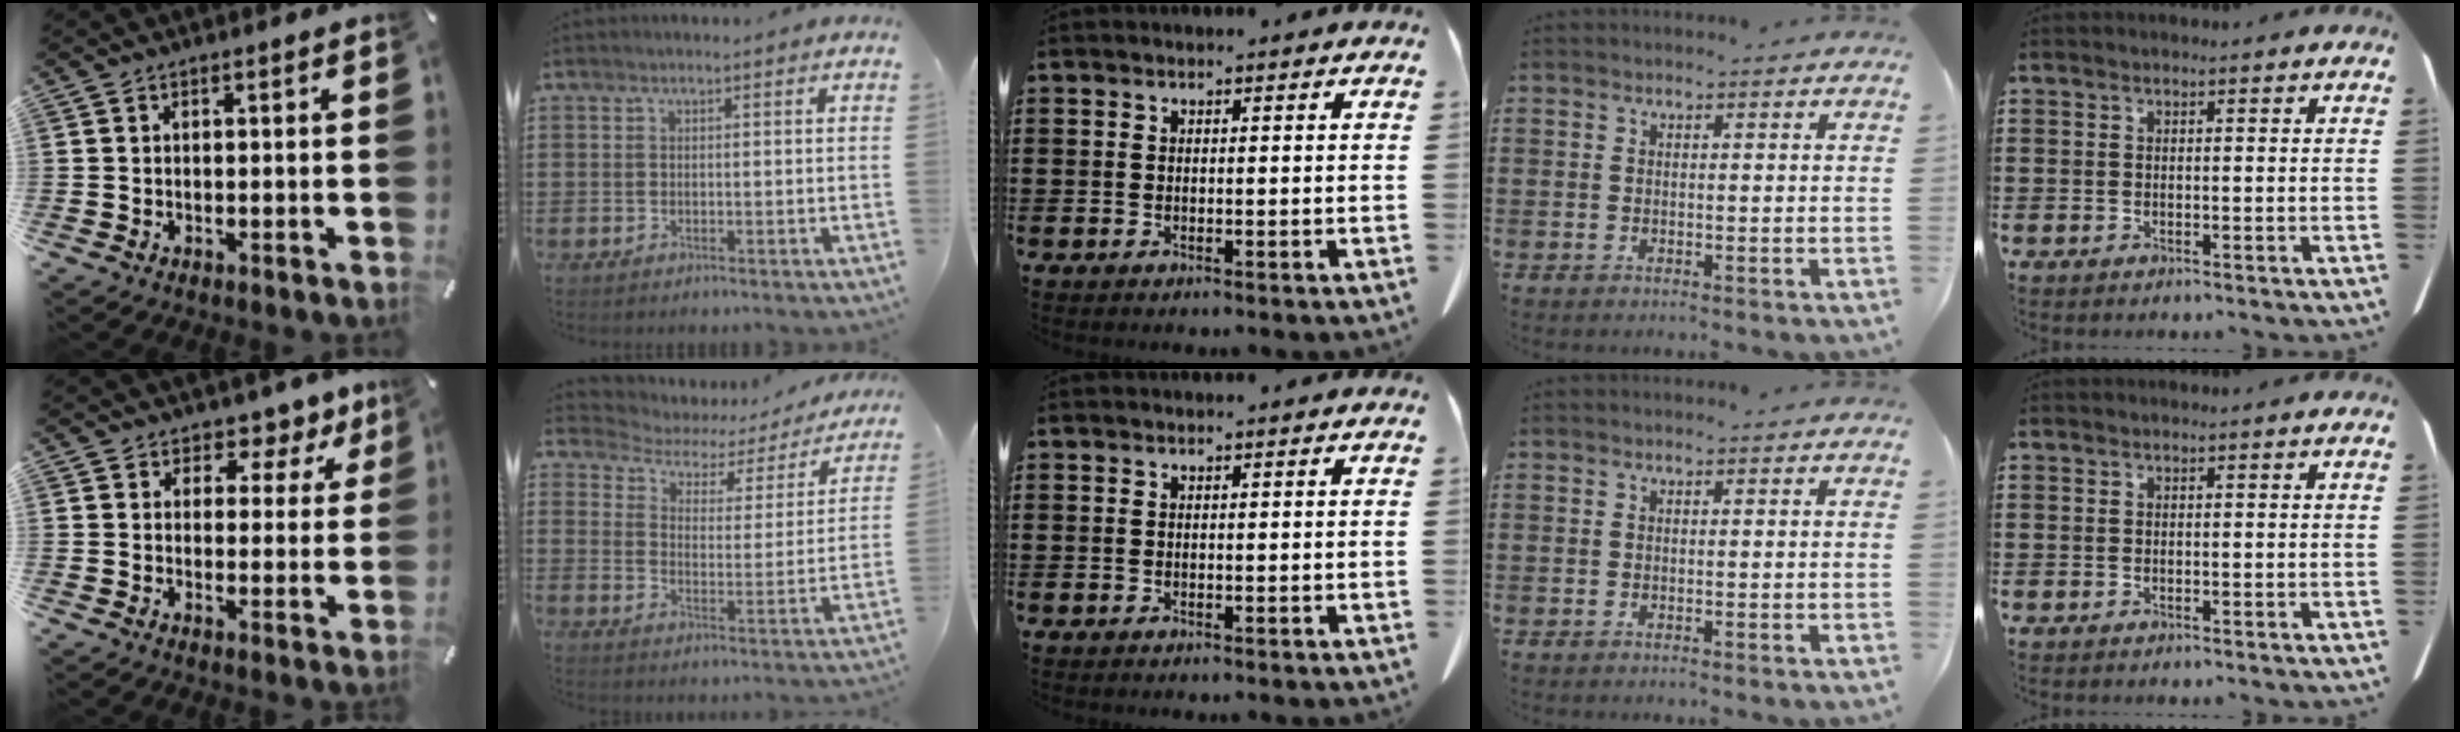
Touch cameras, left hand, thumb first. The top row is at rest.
{"thumb": {"total": 5.4, "force": [3.6, 3.8, 1.4], "torque": [-0.001, -0.036, 0.056]}, "index": {"total": 2.7, "force": [1.9, 1.7, 0.8], "torque": [-0.036, -0.016, 0.019]}}